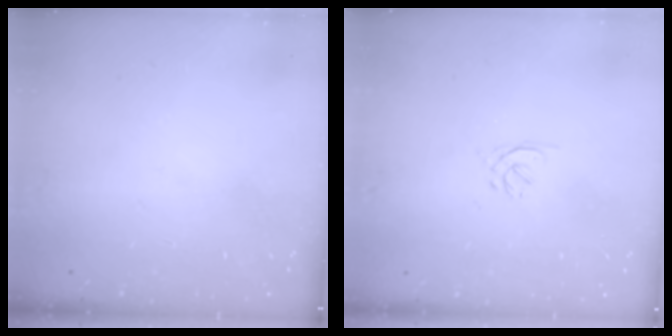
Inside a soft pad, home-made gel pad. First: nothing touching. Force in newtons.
{"total": 1.3, "press": 1.2, "slide": 0.5}